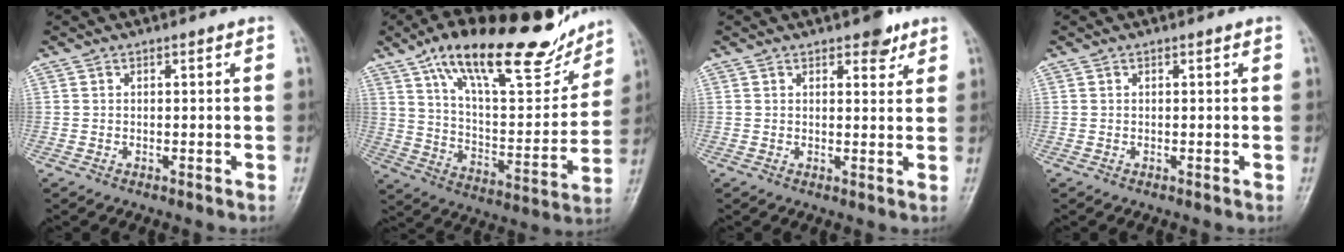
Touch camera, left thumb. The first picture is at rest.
{"total": 25.9, "force": [17.7, 8.8, 16.7], "torque": [-0.216, -0.053, 0.289]}
{"total": 3.5, "force": [2.5, 1.7, 1.9], "torque": [-0.007, -0.012, 0.032]}
{"total": 0.0}